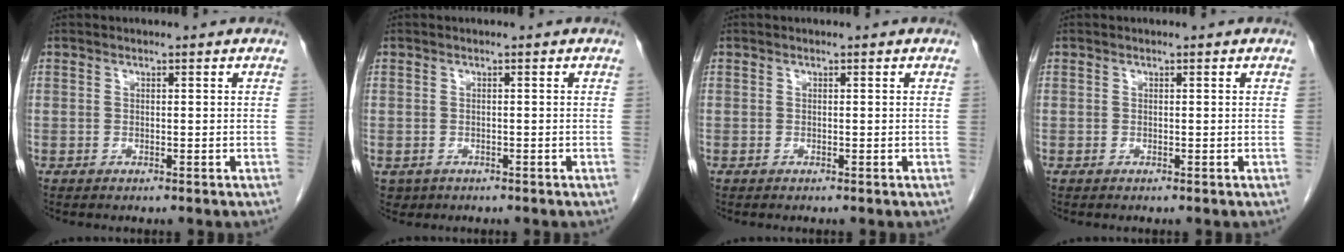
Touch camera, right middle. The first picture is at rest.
{"total": 1.9, "force": [-0.9, 1.6, 0.3], "torque": [-0.009, 0.002, -0.009]}
{"total": 0.0}
{"total": 0.0}